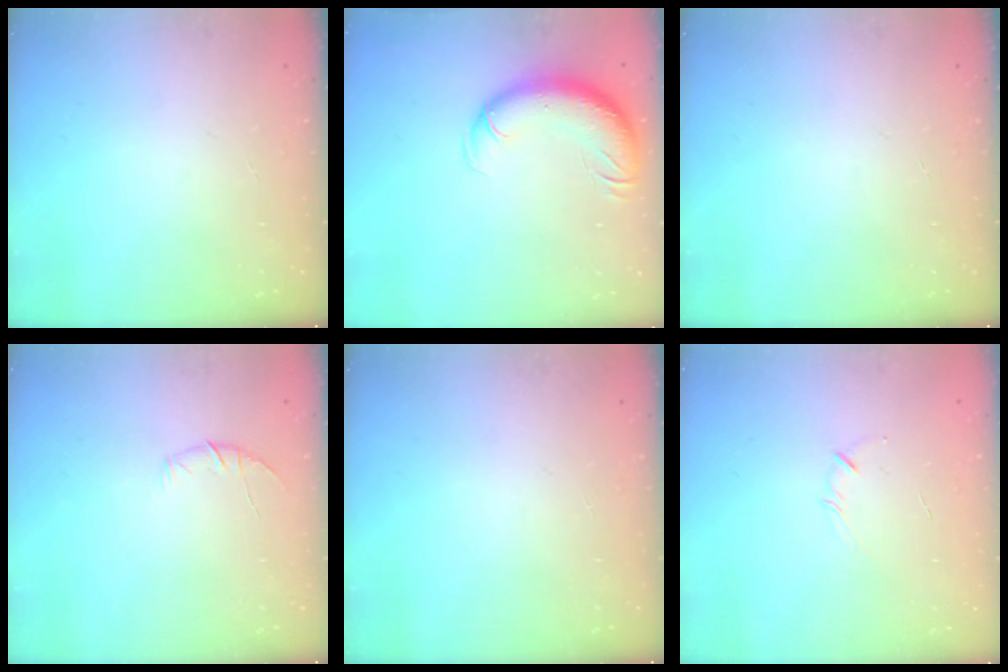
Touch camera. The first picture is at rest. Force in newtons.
{"total": 11.7, "press": 11.2, "slide": 3.2}
{"total": 0.0}
{"total": 6.4, "press": 6.2, "slide": 1.6}
{"total": 0.0}
{"total": 2.4, "press": 2.3, "slide": 0.5}